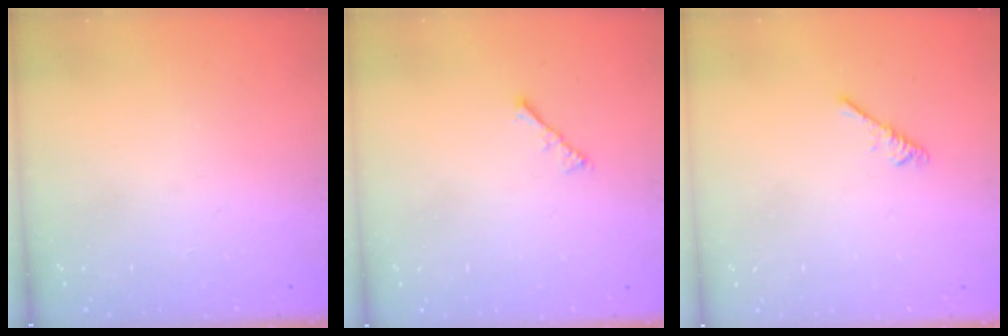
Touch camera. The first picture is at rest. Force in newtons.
{"total": 2.2, "press": 2.1, "slide": 0.5}
{"total": 2.6, "press": 2.5, "slide": 0.5}